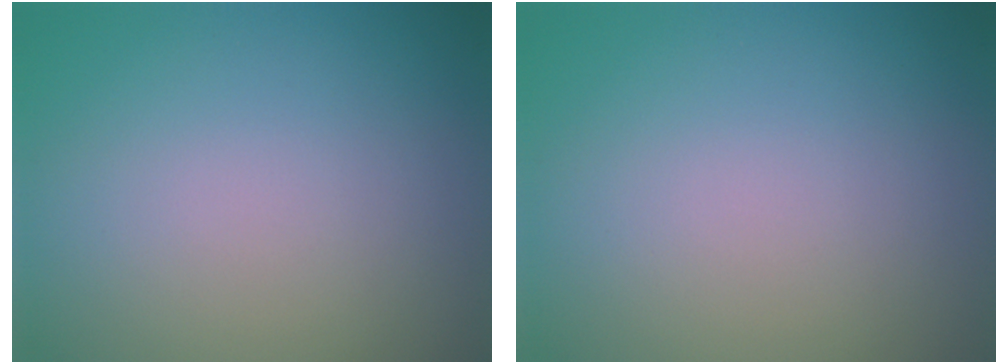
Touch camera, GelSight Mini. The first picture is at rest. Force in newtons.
{"total": 0.0}